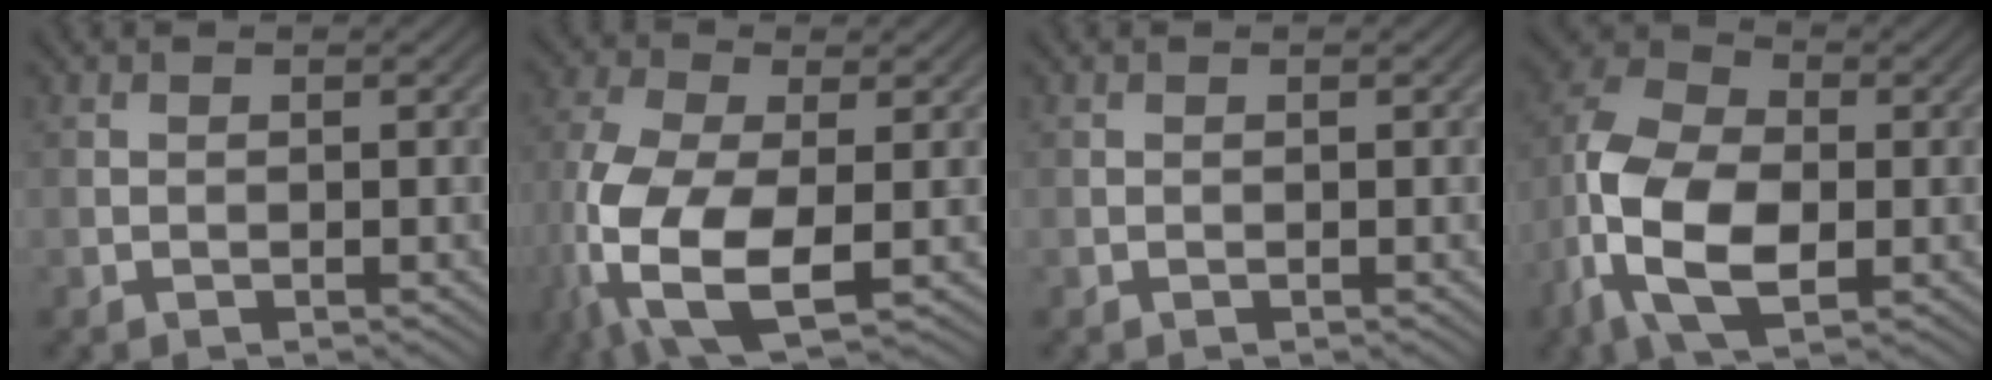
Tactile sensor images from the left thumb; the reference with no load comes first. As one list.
[{"total": 13.8, "force": [-3.9, 6.6, 11.4], "torque": [-0.292, -0.028, -0.069]}, {"total": 0.0}, {"total": 13.5, "force": [-3.6, 7.7, 10.5], "torque": [-0.247, -0.011, -0.076]}]